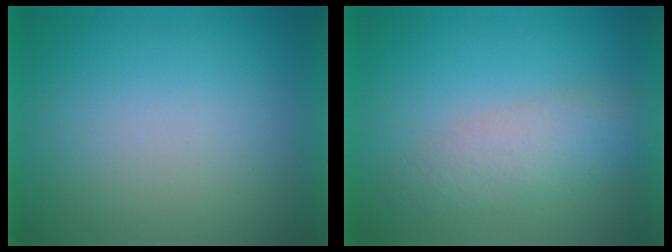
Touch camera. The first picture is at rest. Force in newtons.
{"total": 4.3}